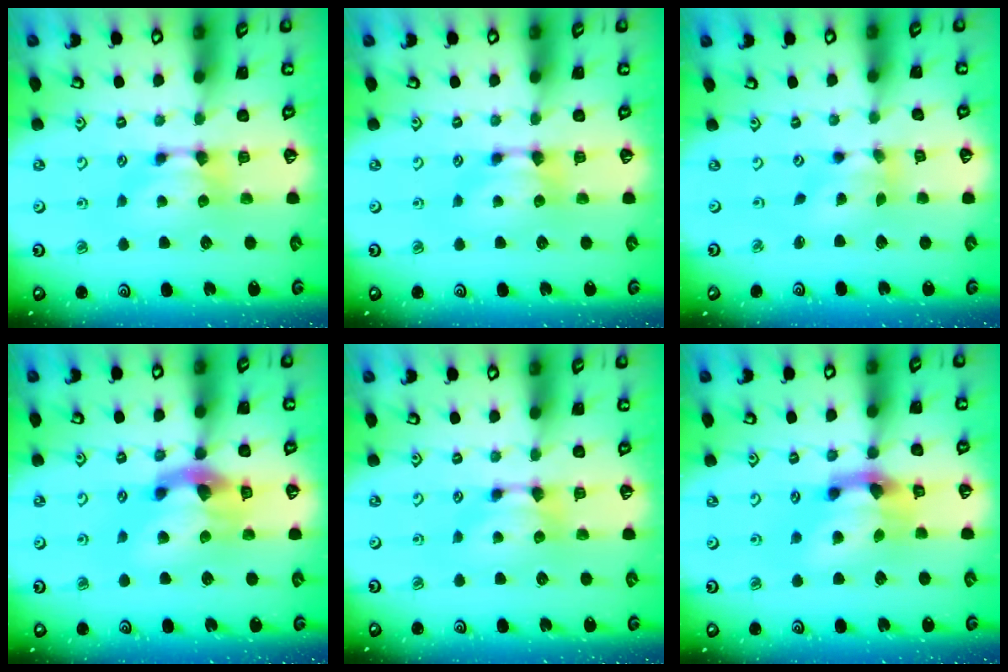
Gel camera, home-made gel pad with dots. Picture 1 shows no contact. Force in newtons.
{"total": 0.0}
{"total": 2.7, "press": 2.3, "slide": 1.4}
{"total": 5.8, "press": 5.5, "slide": 2.1}
{"total": 0.0}
{"total": 5.6, "press": 5.0, "slide": 2.5}